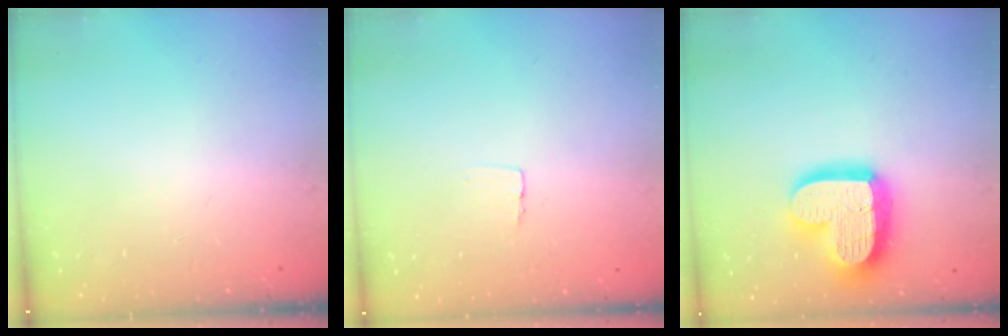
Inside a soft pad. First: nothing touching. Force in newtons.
{"total": 3.1, "press": 3.1, "slide": 0.2}
{"total": 19.0, "press": 19.0, "slide": 1.6}